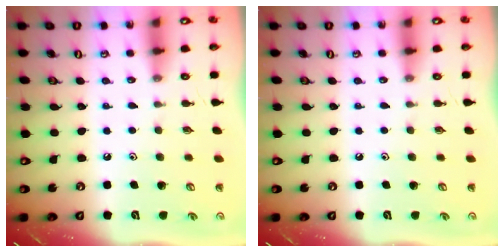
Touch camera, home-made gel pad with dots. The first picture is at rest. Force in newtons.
{"total": 0.0}